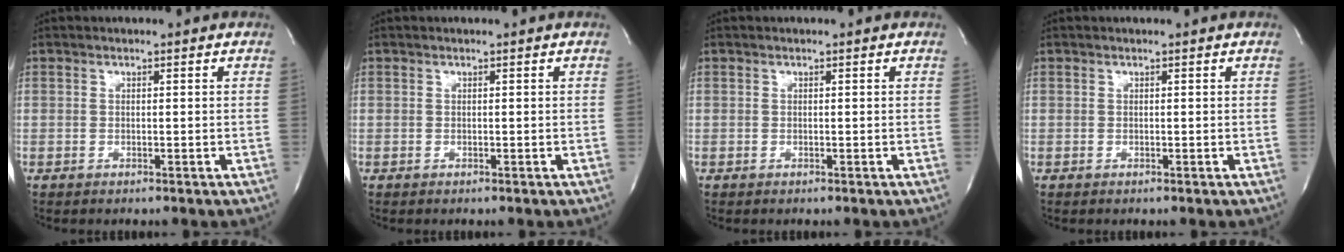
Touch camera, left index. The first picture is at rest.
{"total": 0.0}
{"total": 0.0}
{"total": 0.0}